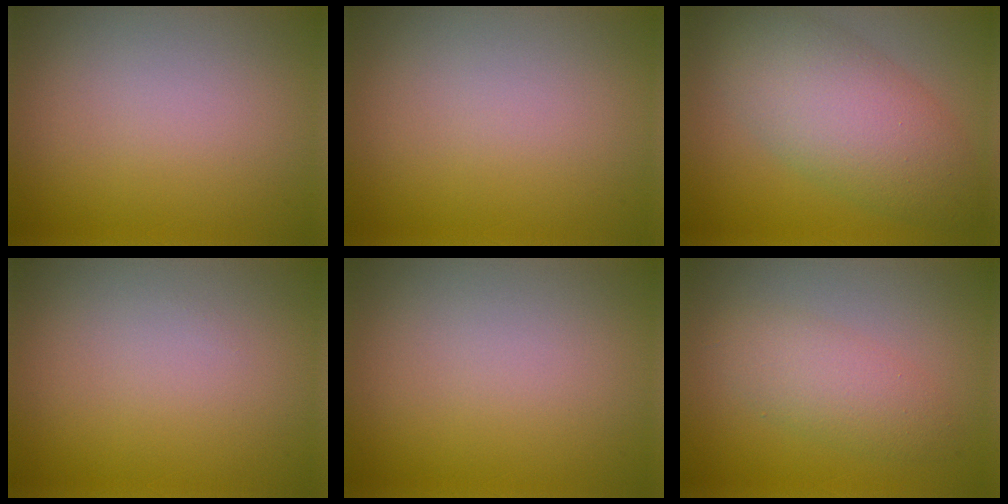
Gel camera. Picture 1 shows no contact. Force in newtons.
{"total": 0.0}
{"total": 7.5, "press": 7.5, "slide": 0.1}
{"total": 0.0}
{"total": 0.0}
{"total": 3.2, "press": 3.2, "slide": 0.1}